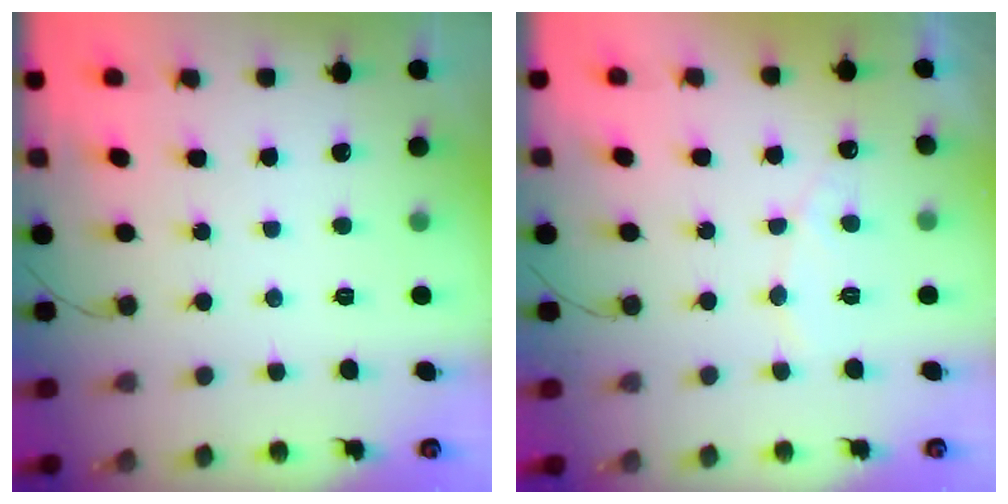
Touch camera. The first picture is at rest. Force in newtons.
{"total": 6.7, "press": 6.7, "slide": 0.2}